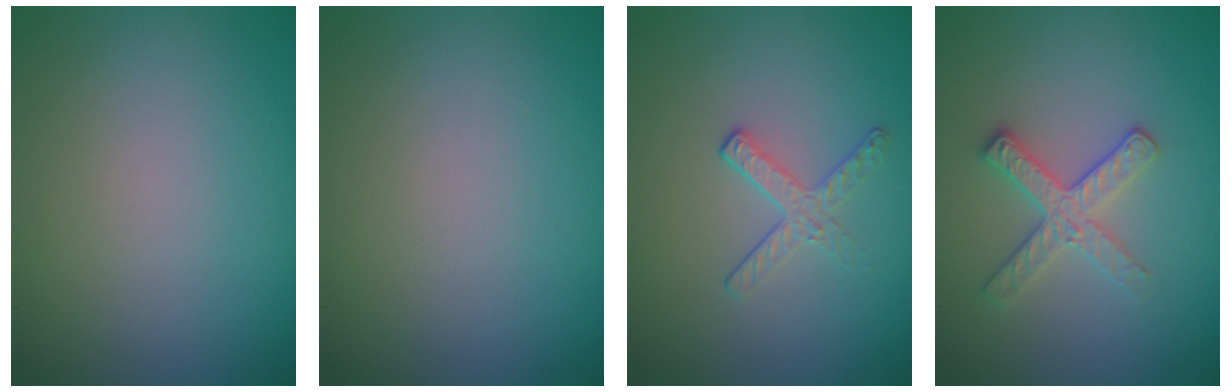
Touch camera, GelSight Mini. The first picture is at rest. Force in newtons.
{"total": 0.0}
{"total": 1.9, "press": 1.1, "slide": 1.6}
{"total": 2.8, "press": 2.6, "slide": 1.0}